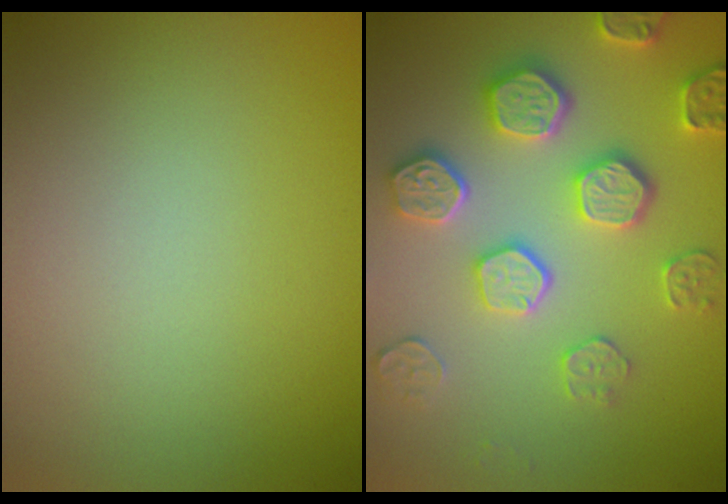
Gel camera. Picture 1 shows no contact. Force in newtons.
{"total": 4.8, "press": 4.7, "slide": 1.0}